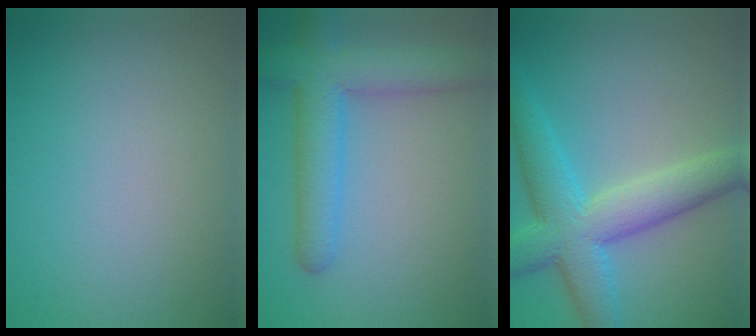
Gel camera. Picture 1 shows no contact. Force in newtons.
{"total": 6.2, "press": 6.2, "slide": 0.2}
{"total": 7.6, "press": 7.6, "slide": 0.1}